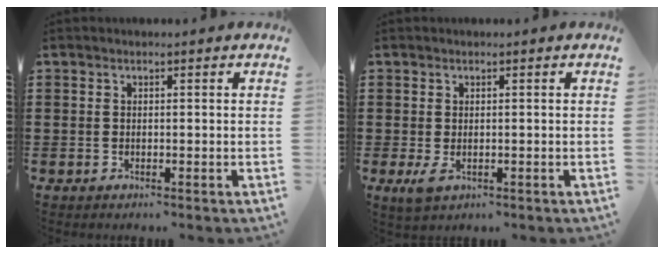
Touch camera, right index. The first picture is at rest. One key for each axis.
{"total": 1.9, "fx": -0.5, "fy": 0.8, "fz": 1.6, "tx": -0.036, "ty": -0.005, "tz": -0.011}